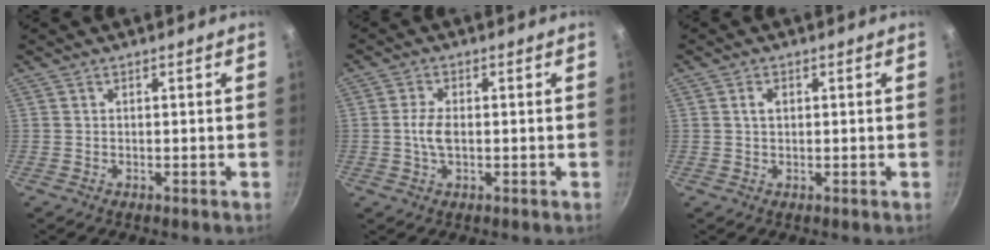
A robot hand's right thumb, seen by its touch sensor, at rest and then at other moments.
{"total": 3.9, "force": [-0.2, 2.1, 3.3], "torque": [-0.065, 0.007, -0.007]}
{"total": 2.1, "force": [0.5, 1.4, 1.5], "torque": [-0.020, 0.004, 0.009]}